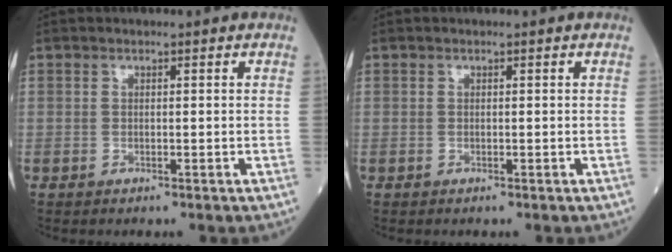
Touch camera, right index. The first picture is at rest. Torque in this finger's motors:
{"motor_torque": [0.00, 0.00, 0.00, 0.00]}